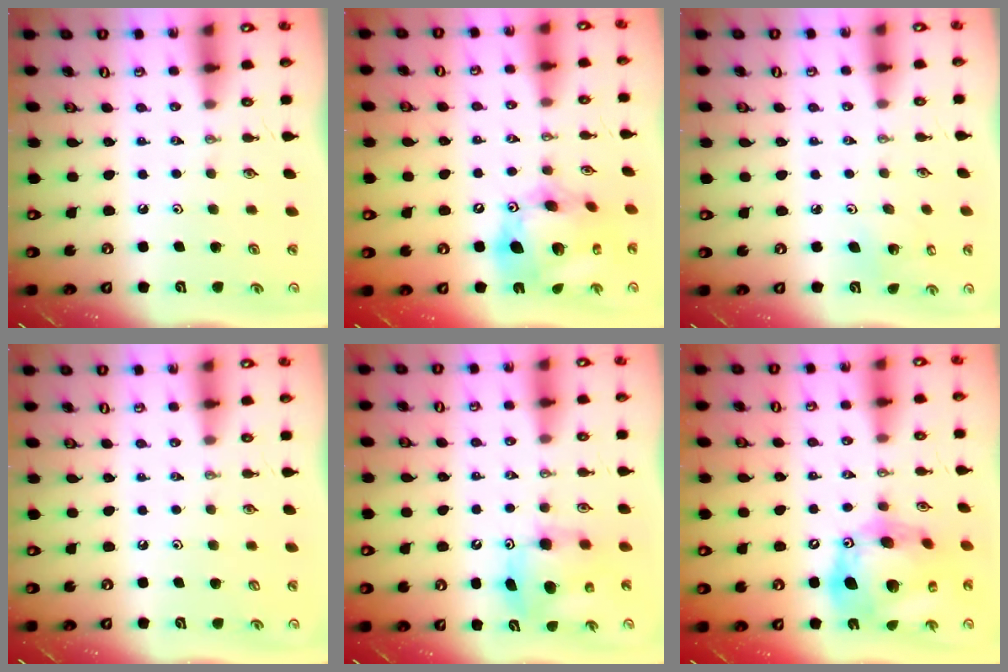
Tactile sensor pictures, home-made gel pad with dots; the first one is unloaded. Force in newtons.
{"total": 18.2, "press": 18.1, "slide": 2.0}
{"total": 3.7, "press": 3.7, "slide": 0.2}
{"total": 1.1, "press": 0.0, "slide": 1.1}
{"total": 8.0, "press": 8.0, "slide": 0.4}
{"total": 21.3, "press": 21.1, "slide": 2.5}